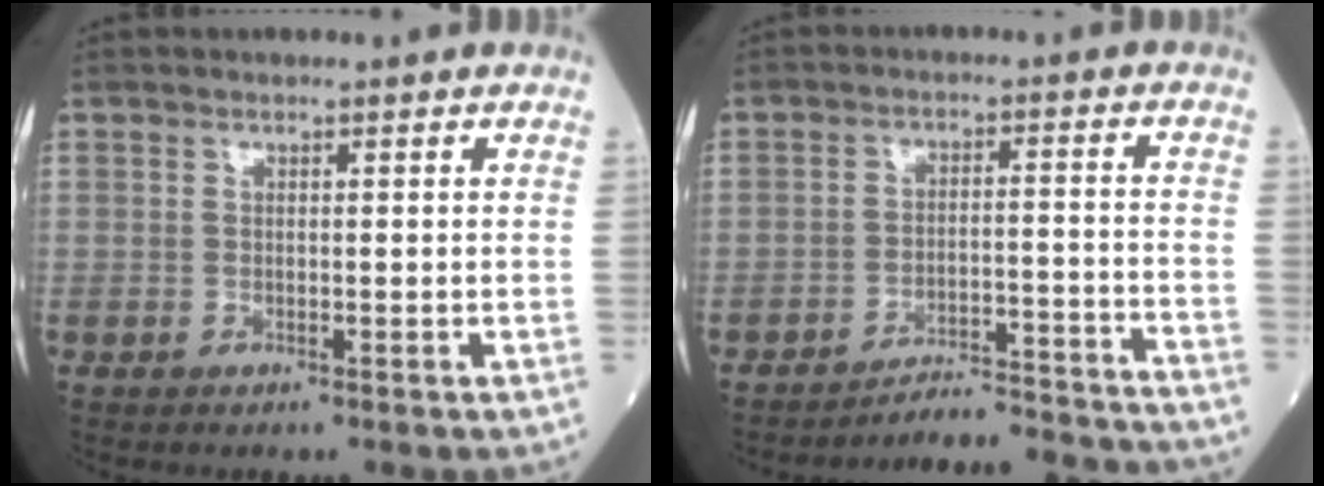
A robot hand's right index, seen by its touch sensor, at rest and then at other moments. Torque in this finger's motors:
{"motor_torque": [0.09, -0.21, 0.11, 0.05]}